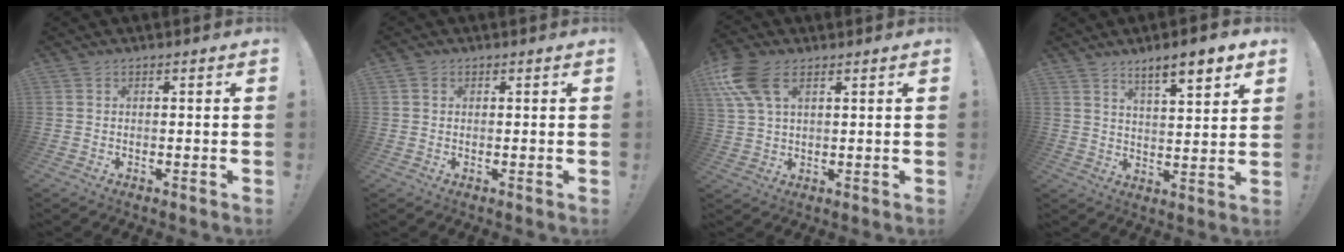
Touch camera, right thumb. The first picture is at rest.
{"total": 1.1, "force": [0.5, 1.0, 0.3], "torque": [-0.002, 0.002, 0.009]}
{"total": 11.4, "force": [5.1, 6.1, 8.2], "torque": [-0.173, -0.009, 0.099]}
{"total": 9.1, "force": [6.6, 1.7, 6.1], "torque": [-0.089, -0.038, 0.108]}